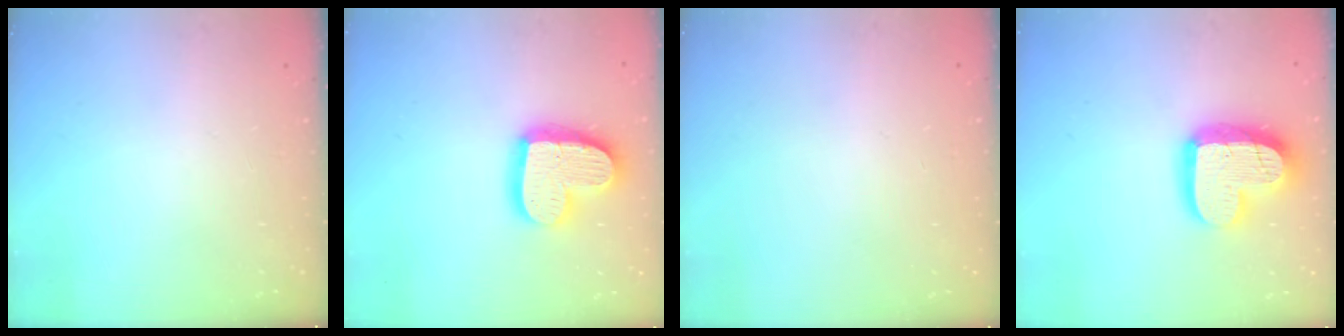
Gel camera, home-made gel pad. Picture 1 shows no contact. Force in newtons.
{"total": 18.9, "press": 18.8, "slide": 1.7}
{"total": 0.0}
{"total": 19.2, "press": 19.1, "slide": 1.8}